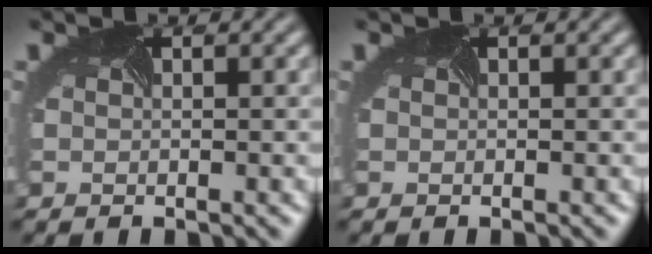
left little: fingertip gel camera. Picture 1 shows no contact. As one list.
[{"total": 0.0}]